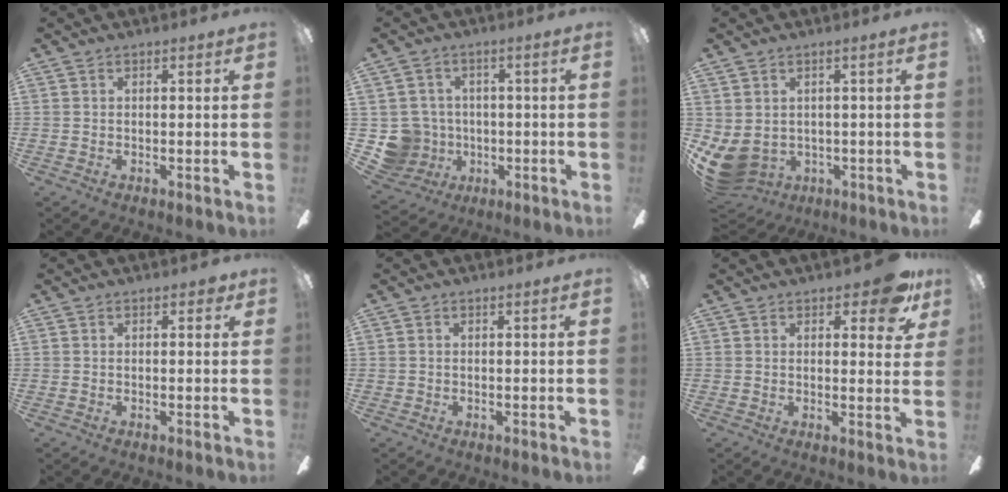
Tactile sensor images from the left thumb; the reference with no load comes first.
{"total": 8.1, "force": [-1.0, 8.0, 1.3], "torque": [-0.066, 0.005, -0.013]}
{"total": 5.9, "force": [-0.6, 4.7, 3.6], "torque": [-0.108, -0.012, -0.011]}
{"total": 1.2, "force": [0.5, 0.7, 0.8], "torque": [-0.009, 0.001, 0.006]}
{"total": 0.0}
{"total": 8.1, "force": [4.9, 3.4, 5.5], "torque": [-0.056, -0.021, 0.081]}